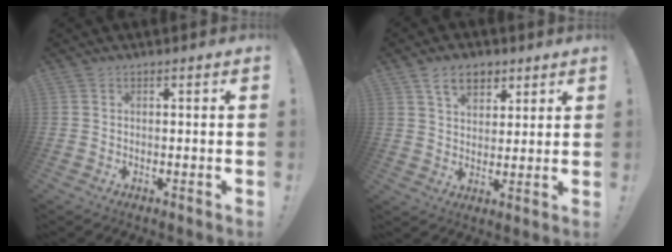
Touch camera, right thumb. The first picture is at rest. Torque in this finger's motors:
{"motor_torque": [0.01, 0.02, 0.44, 0.36, 0.00]}